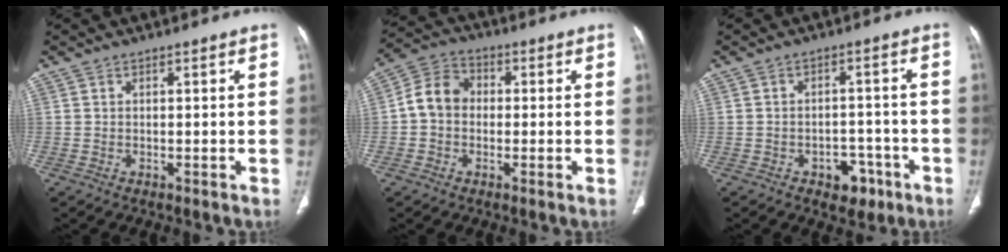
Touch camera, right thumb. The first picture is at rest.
{"total": 7.5, "force": [-0.4, 6.2, 4.3], "torque": [-0.065, 0.025, -0.022]}
{"total": 5.9, "force": [-3.2, 4.1, 2.9], "torque": [-0.012, 0.029, -0.038]}